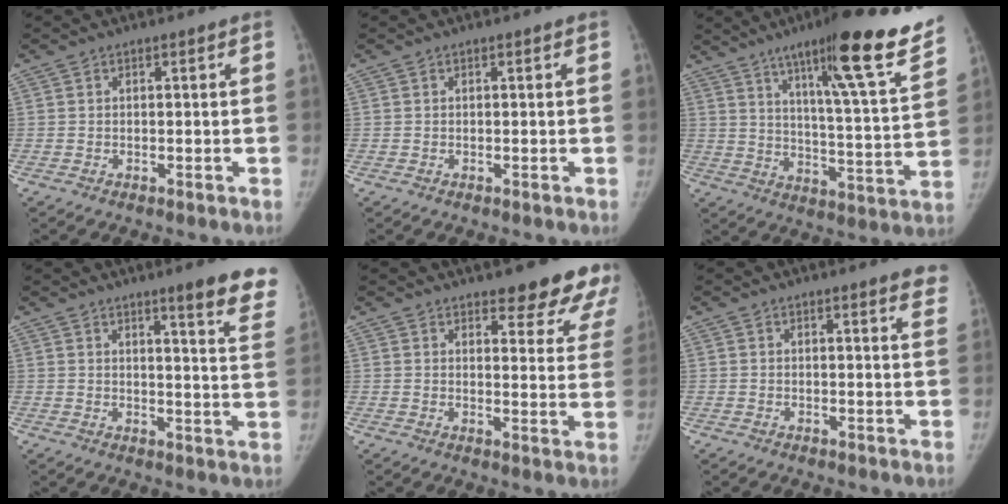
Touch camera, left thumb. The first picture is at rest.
{"total": 0.0}
{"total": 21.9, "force": [14.7, 1.8, 16.2], "torque": [-0.211, -0.065, 0.219]}
{"total": 12.4, "force": [9.1, 1.4, 8.3], "torque": [-0.076, -0.052, 0.099]}
{"total": 13.1, "force": [10.4, 4.1, 6.9], "torque": [-0.035, -0.060, 0.111]}
{"total": 4.7, "force": [3.9, 0.9, 2.5], "torque": [-0.012, -0.015, 0.030]}